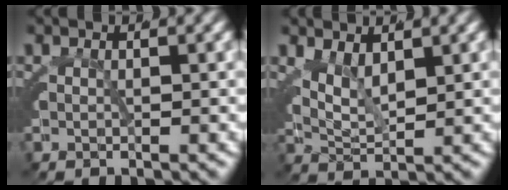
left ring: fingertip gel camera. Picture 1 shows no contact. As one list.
[{"total": 2.9, "force": [1.6, 2.0, 1.3], "torque": [-0.043, -0.005, 0.024]}]